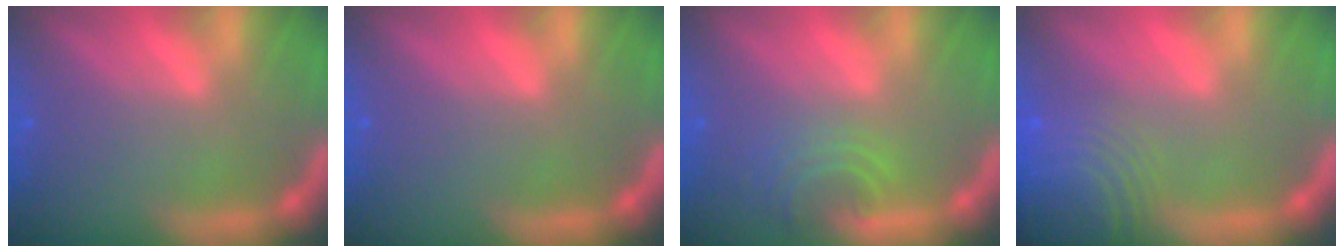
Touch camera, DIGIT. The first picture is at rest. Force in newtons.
{"total": 0.0}
{"total": 3.5}
{"total": 10.1}